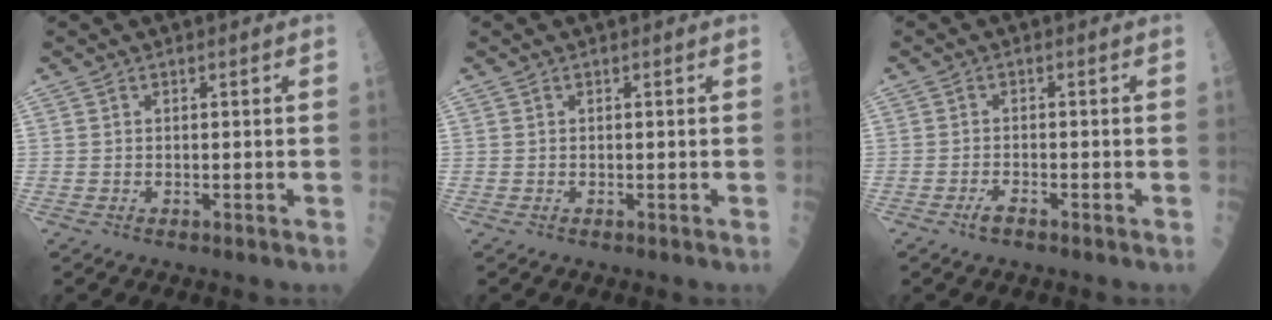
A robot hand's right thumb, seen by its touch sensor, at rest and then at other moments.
{"total": 0.0}
{"total": 1.9, "force": [-1.4, 0.6, 1.2], "torque": [-0.024, 0.008, -0.026]}